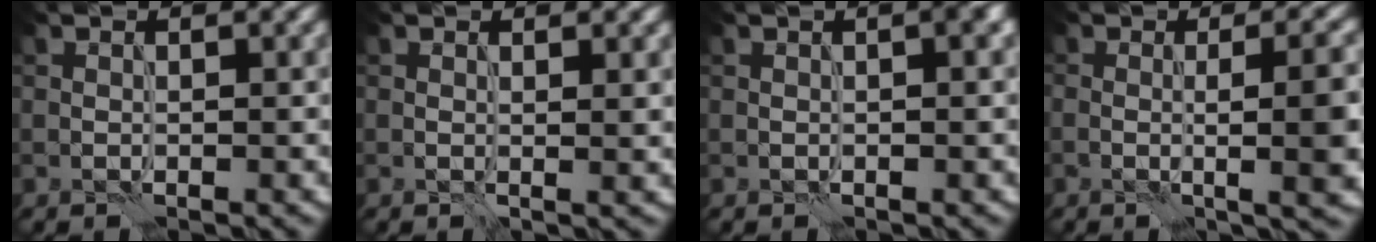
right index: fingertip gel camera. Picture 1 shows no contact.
{"total": 1.2, "force": [0.4, 0.4, 1.0], "torque": [-0.005, -0.002, 0.006]}
{"total": 2.1, "force": [0.3, 0.5, 2.0], "torque": [-0.017, 0.005, 0.002]}
{"total": 8.3, "force": [-0.5, 2.9, 7.8], "torque": [-0.070, 0.005, -0.005]}